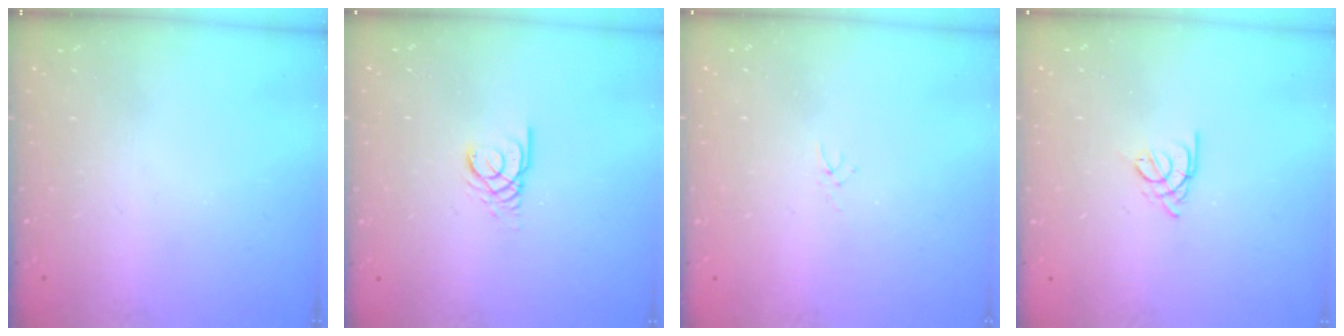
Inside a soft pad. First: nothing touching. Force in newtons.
{"total": 2.6, "press": 2.6, "slide": 0.1}
{"total": 1.0, "press": 1.0, "slide": 0.3}
{"total": 2.5, "press": 2.5, "slide": 0.7}